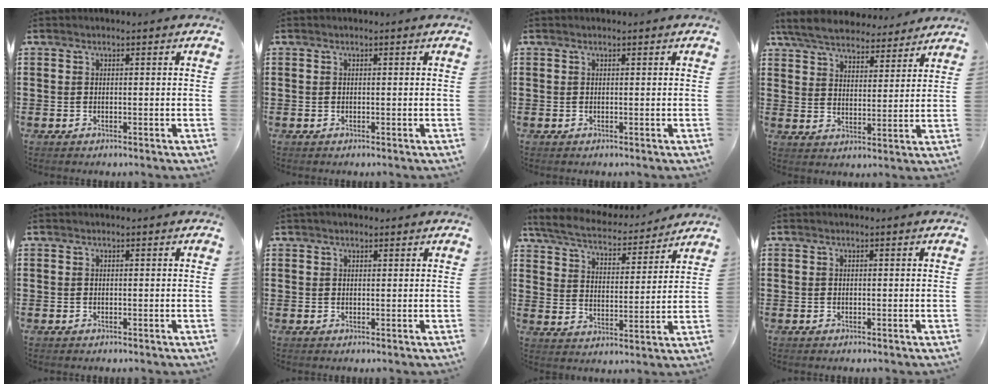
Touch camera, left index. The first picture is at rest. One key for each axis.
{"total": 0.0}
{"total": 0.0}
{"total": 6.3, "fx": 6.0, "fy": 1.1, "fz": 1.5, "tx": -0.058, "ty": -0.028, "tz": 0.107}
{"total": 0.0}
{"total": 1.0, "fx": 0.8, "fy": 0.4, "fz": 0.4, "tx": -0.009, "ty": 0.004, "tz": 0.016}
{"total": 5.4, "fx": 5.1, "fy": 0.5, "fz": 1.6, "tx": -0.058, "ty": -0.035, "tz": 0.083}
{"total": 0.0}